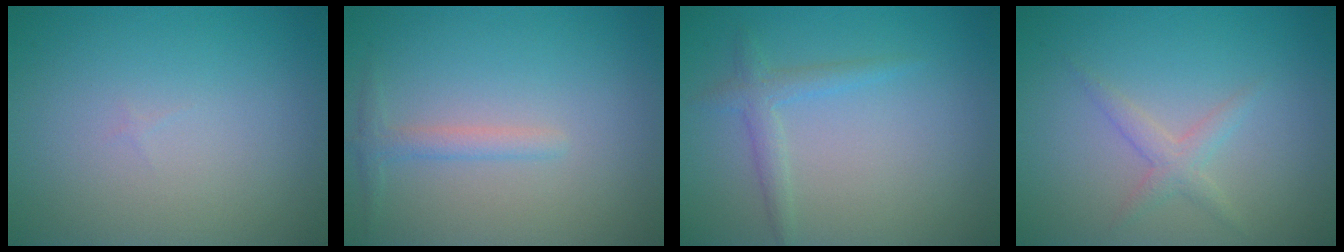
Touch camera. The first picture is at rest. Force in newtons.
{"total": 1.5, "press": 1.5, "slide": 0.0}
{"total": 1.8, "press": 1.8, "slide": 0.0}
{"total": 1.7, "press": 1.7, "slide": 0.1}